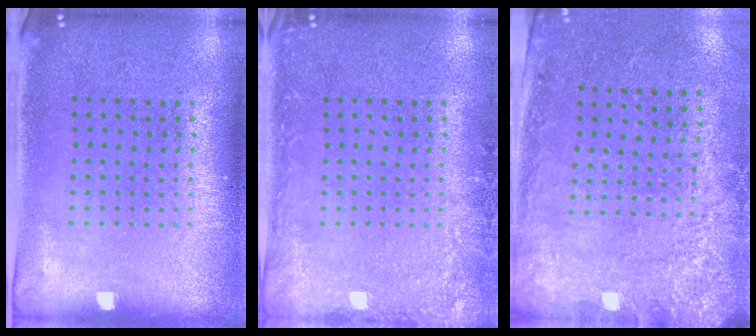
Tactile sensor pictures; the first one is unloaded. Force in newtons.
{"total": 2.0, "press": 2.0, "slide": 0.2}
{"total": 2.8, "press": 2.0, "slide": 1.9}